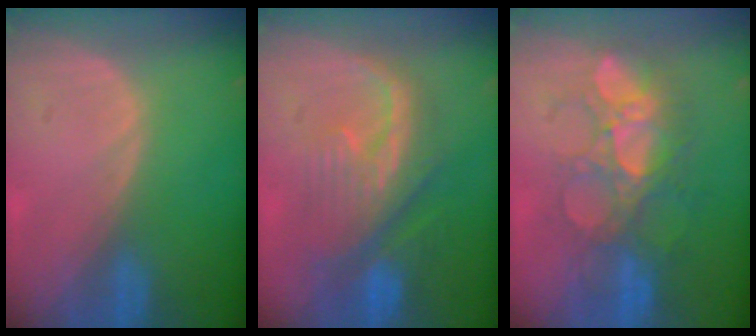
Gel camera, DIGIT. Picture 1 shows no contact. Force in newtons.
{"total": 9.0, "press": 8.7, "slide": 2.0}
{"total": 8.9, "press": 8.8, "slide": 1.4}